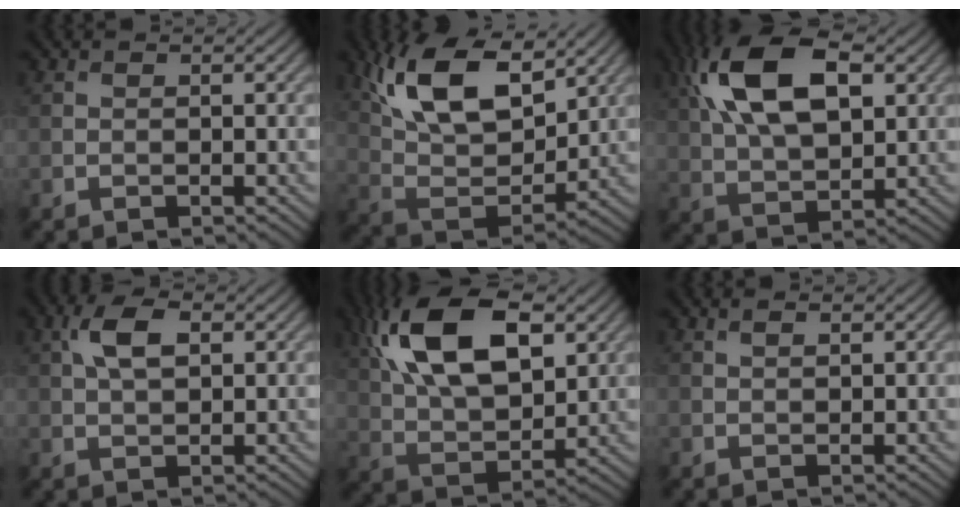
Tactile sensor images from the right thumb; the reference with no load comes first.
{"total": 14.6, "force": [7.6, 6.8, 10.4], "torque": [-0.213, 0.003, 0.134]}
{"total": 14.5, "force": [5.3, 7.3, 11.4], "torque": [-0.233, 0.018, 0.091]}
{"total": 5.1, "force": [1.7, 2.5, 4.1], "torque": [-0.092, 0.007, 0.029]}
{"total": 15.8, "force": [6.4, 8.0, 12.0], "torque": [-0.257, 0.017, 0.116]}
{"total": 1.0, "force": [0.7, 0.2, 0.7], "torque": [-0.017, 0.002, 0.015]}